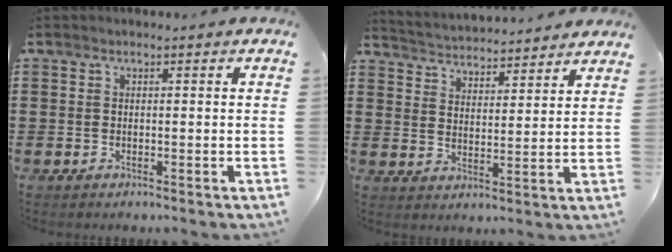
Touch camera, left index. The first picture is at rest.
{"total": 3.5, "force": [3.5, 0.0, -0.6], "torque": [-0.009, -0.028, 0.057]}